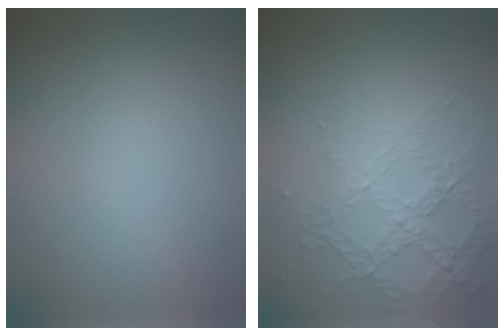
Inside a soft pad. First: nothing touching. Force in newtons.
{"total": 4.3, "press": 2.9, "slide": 3.1}